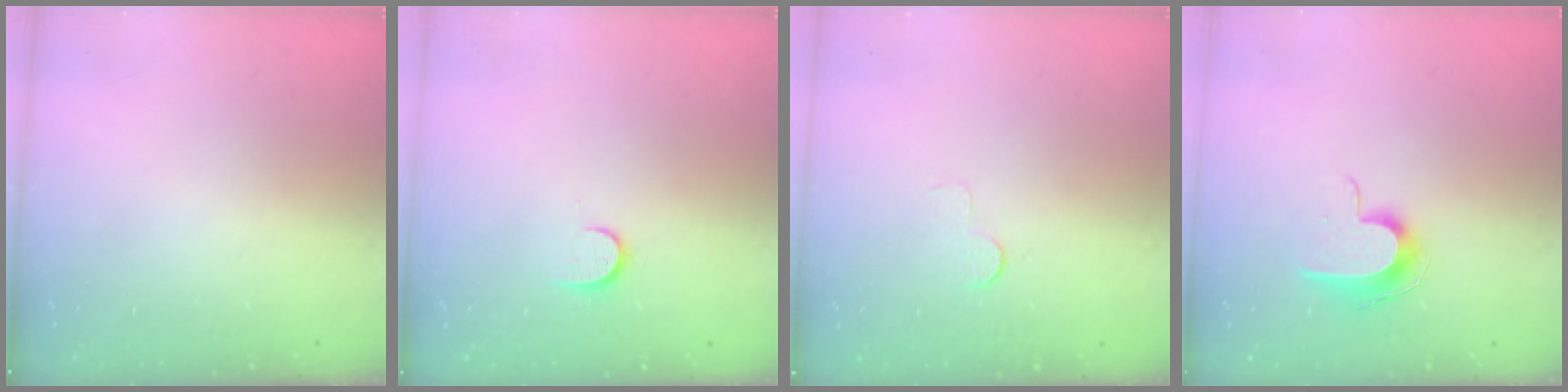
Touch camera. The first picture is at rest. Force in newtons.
{"total": 6.3, "press": 6.3, "slide": 0.6}
{"total": 3.8, "press": 3.8, "slide": 0.3}
{"total": 9.2, "press": 9.1, "slide": 1.0}